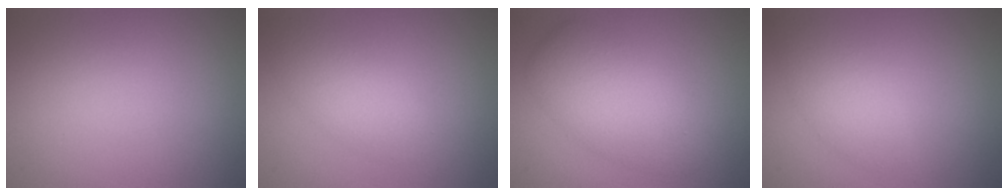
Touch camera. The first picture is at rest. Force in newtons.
{"total": 2.8, "press": 2.8, "slide": 0.2}
{"total": 5.2, "press": 5.2, "slide": 0.3}
{"total": 2.5, "press": 2.5, "slide": 0.1}